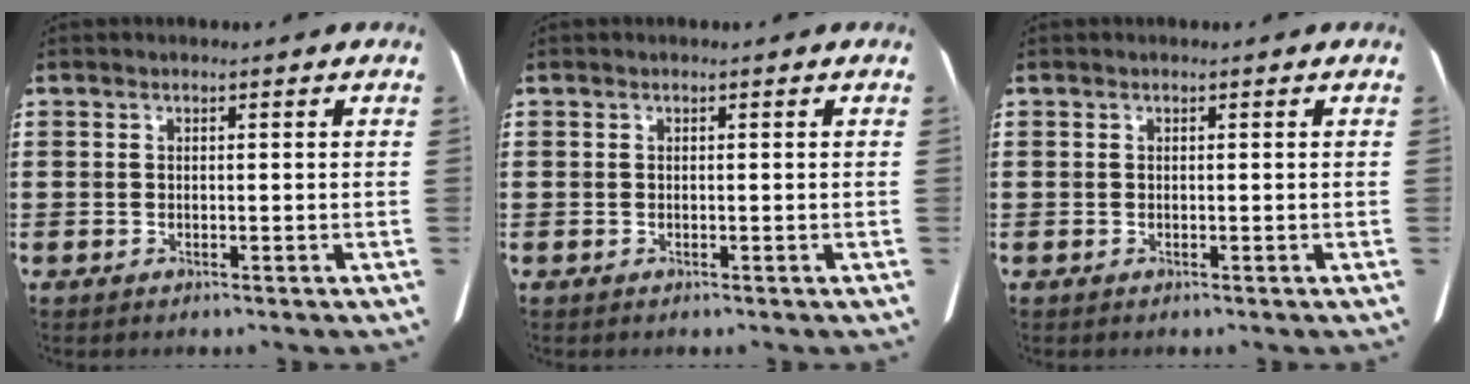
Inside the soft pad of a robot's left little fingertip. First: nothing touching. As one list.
[{"total": 0.0}, {"total": 0.0}]